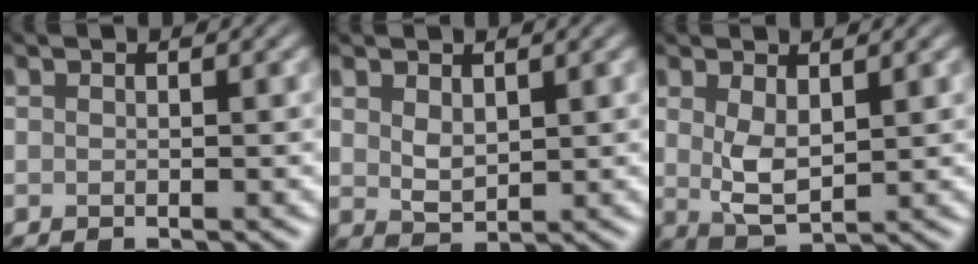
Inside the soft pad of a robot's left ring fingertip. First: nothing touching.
{"total": 2.1, "force": [1.0, 1.2, 1.3], "torque": [-0.030, -0.004, 0.026]}
{"total": 3.3, "force": [1.1, 1.6, 2.7], "torque": [-0.061, -0.005, 0.025]}